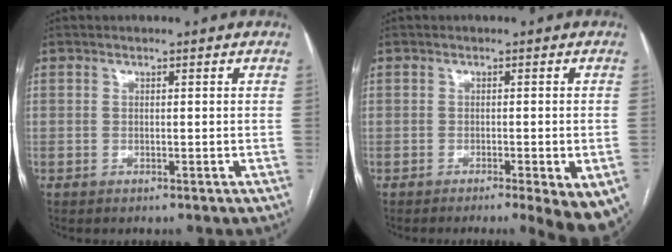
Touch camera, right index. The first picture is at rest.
{"total": 9.3, "force": [-6.3, 2.1, 6.6], "torque": [-0.053, -0.014, -0.086]}